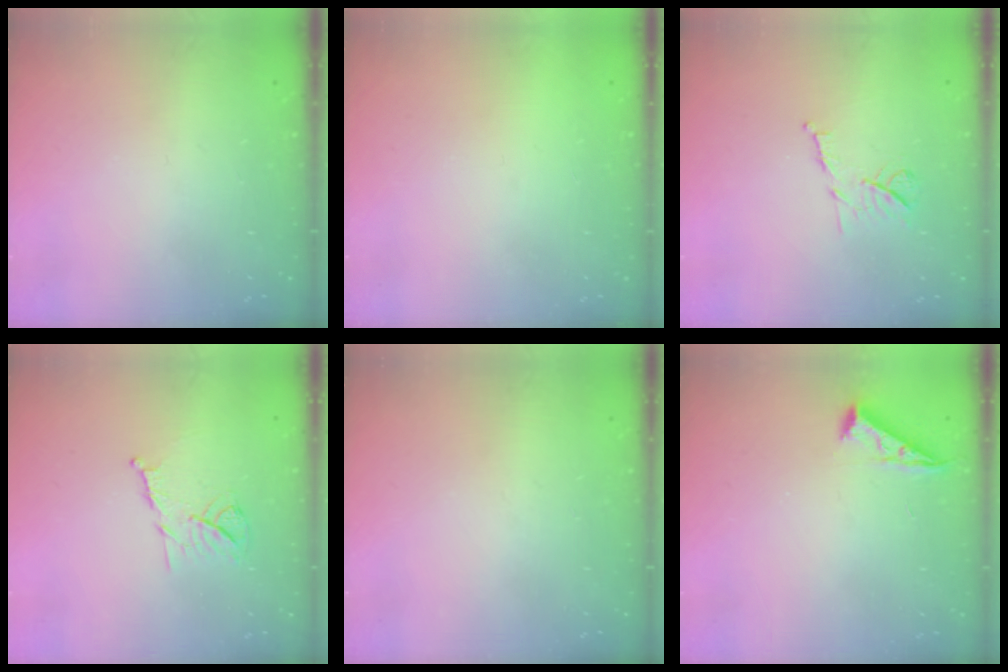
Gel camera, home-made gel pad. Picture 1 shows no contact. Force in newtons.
{"total": 1.5, "press": 1.5, "slide": 0.1}
{"total": 7.1, "press": 7.0, "slide": 1.0}
{"total": 8.6, "press": 8.6, "slide": 0.7}
{"total": 0.0}
{"total": 5.0, "press": 5.0, "slide": 0.7}